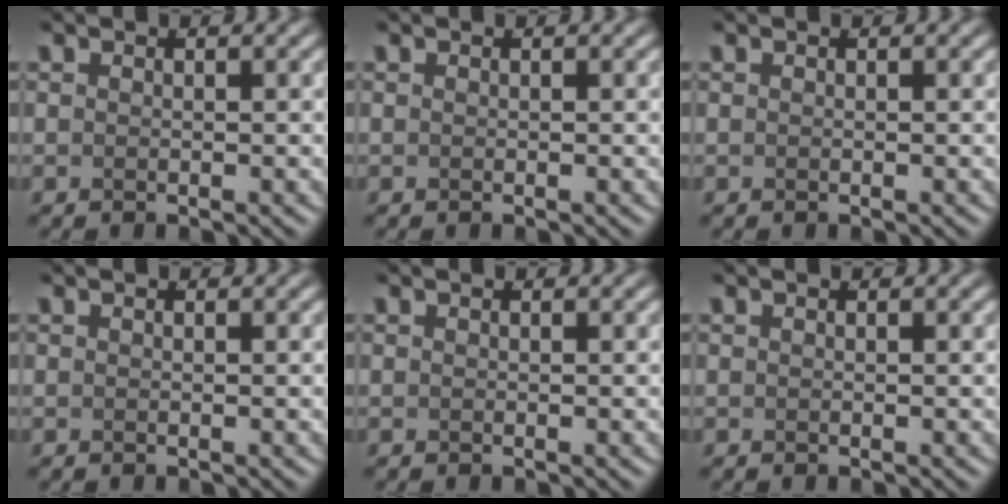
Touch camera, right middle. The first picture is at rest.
{"total": 0.0}
{"total": 0.0}
{"total": 0.0}
{"total": 0.0}
{"total": 0.0}